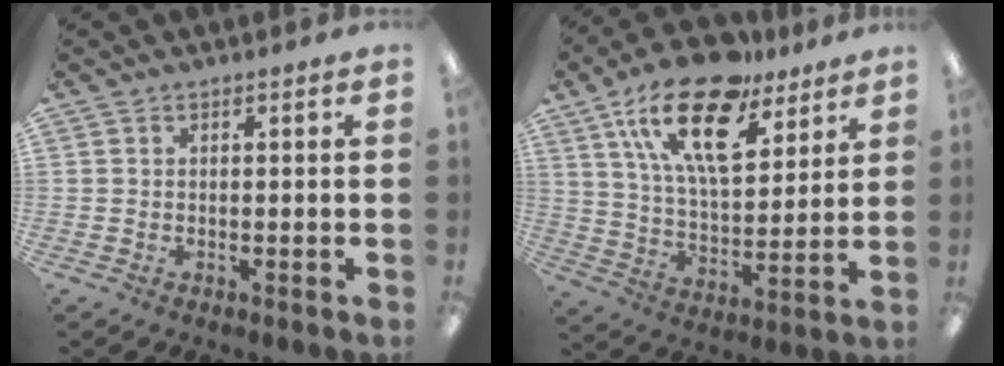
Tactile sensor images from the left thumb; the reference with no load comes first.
{"total": 21.7, "force": [13.2, 10.0, 13.9], "torque": [-0.237, -0.059, 0.231]}